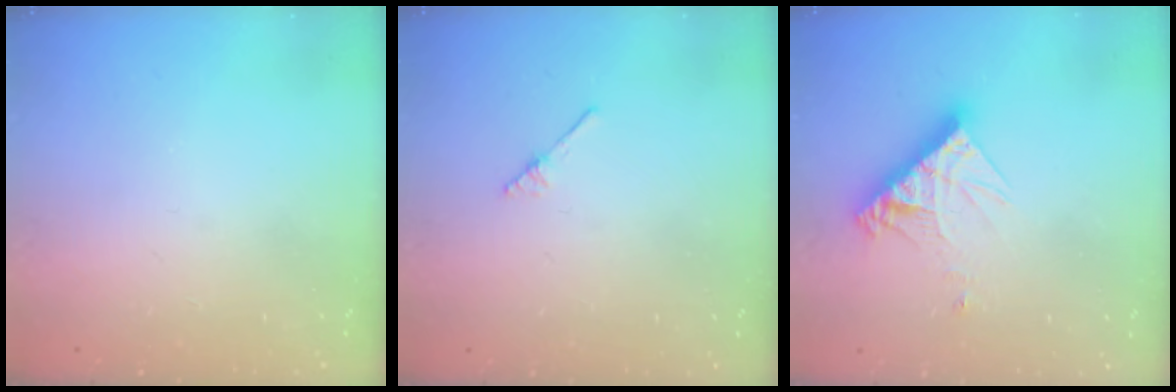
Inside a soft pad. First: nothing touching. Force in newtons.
{"total": 2.0, "press": 2.0, "slide": 0.2}
{"total": 11.9, "press": 11.8, "slide": 1.0}